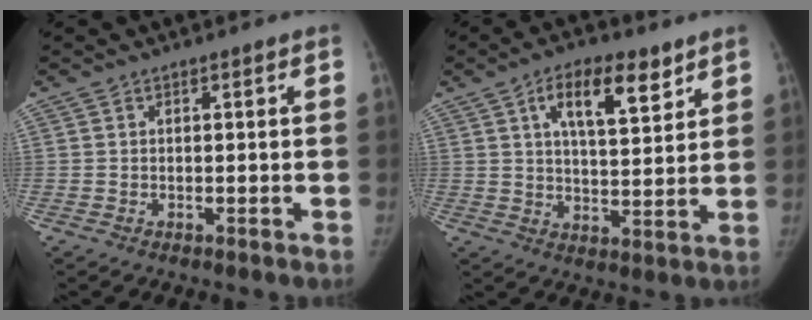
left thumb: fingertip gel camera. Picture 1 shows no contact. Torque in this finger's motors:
{"motor_torque": [-0.02, 0.09, 0.70, -0.42, 0.06]}